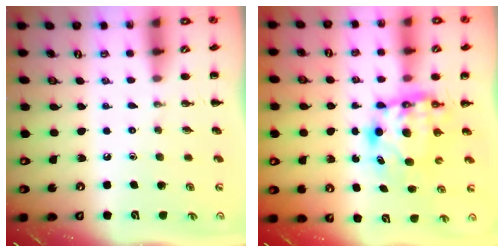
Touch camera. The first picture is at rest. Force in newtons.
{"total": 6.4, "press": 6.2, "slide": 1.5}